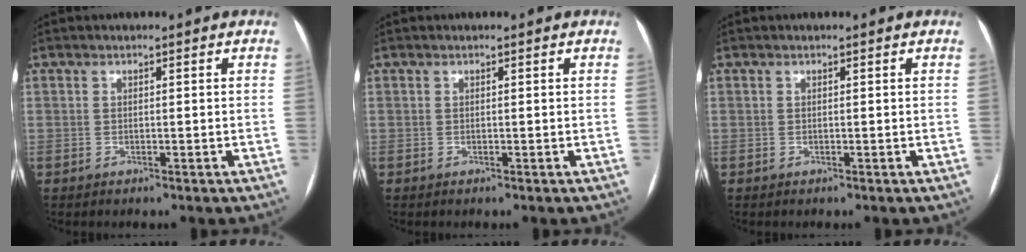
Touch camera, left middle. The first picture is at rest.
{"total": 0.0}
{"total": 0.0}